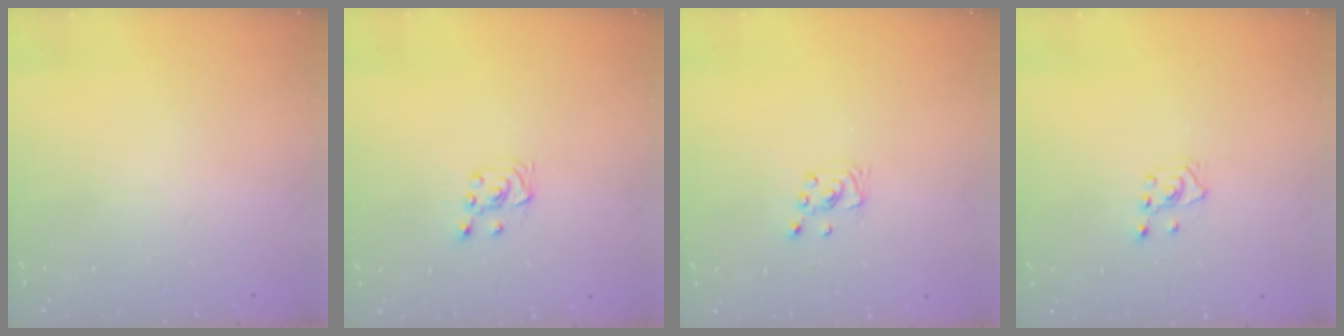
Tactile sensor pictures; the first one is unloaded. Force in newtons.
{"total": 3.9, "press": 3.8, "slide": 0.7}
{"total": 2.1, "press": 2.1, "slide": 0.2}
{"total": 2.0, "press": 1.8, "slide": 0.9}